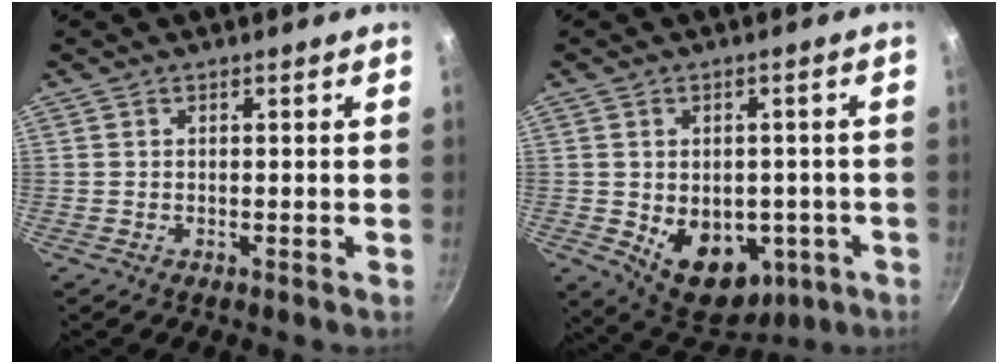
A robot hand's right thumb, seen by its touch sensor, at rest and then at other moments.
{"total": 13.7, "force": [-3.3, 9.7, 9.1], "torque": [-0.091, -0.007, -0.021]}